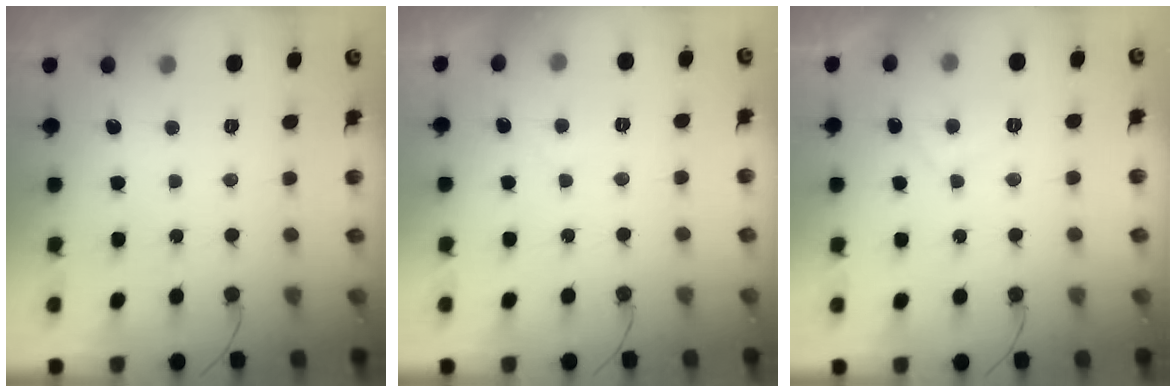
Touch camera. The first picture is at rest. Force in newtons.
{"total": 3.6, "press": 3.6, "slide": 0.4}
{"total": 2.7, "press": 2.6, "slide": 0.4}